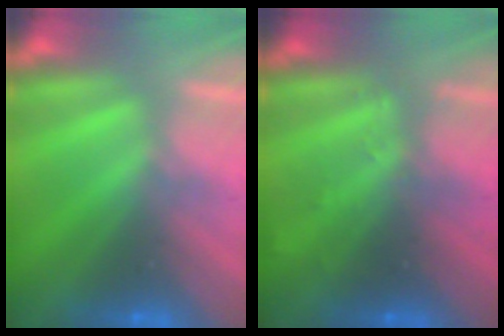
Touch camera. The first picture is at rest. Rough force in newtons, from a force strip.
{"total": 2.4}